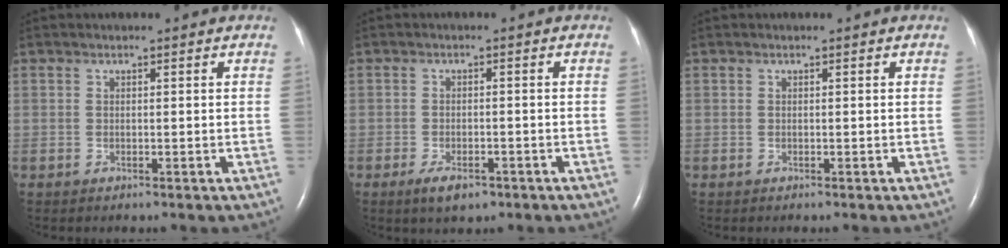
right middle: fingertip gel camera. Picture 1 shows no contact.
{"total": 3.6, "force": [-2.2, 1.4, 2.5], "torque": [-0.049, -0.004, -0.034]}
{"total": 0.0}